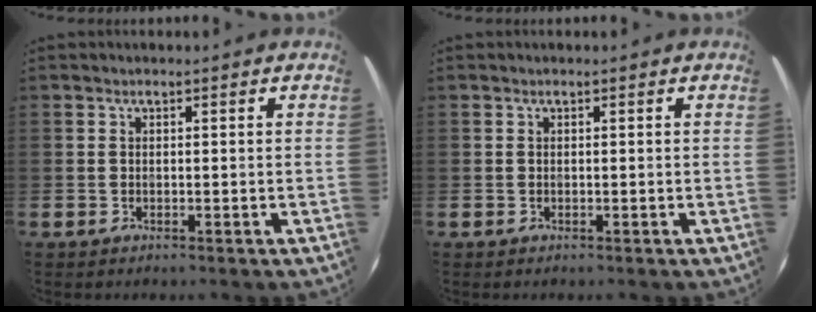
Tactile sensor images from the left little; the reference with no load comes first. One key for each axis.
{"total": 0.0}